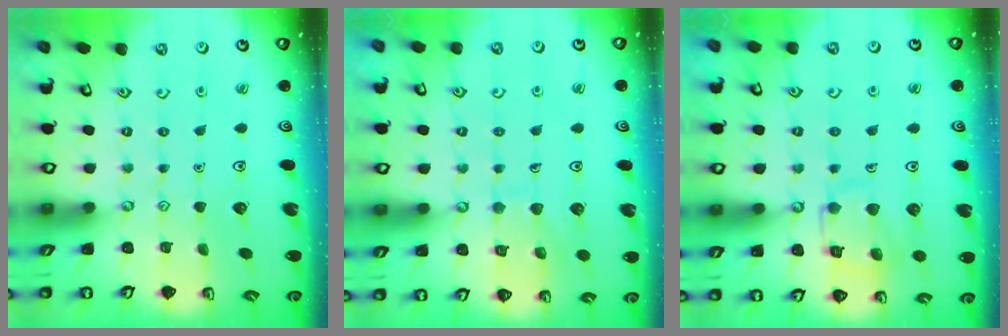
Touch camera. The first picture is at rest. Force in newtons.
{"total": 7.9, "press": 7.9, "slide": 0.6}
{"total": 11.8, "press": 11.7, "slide": 1.1}